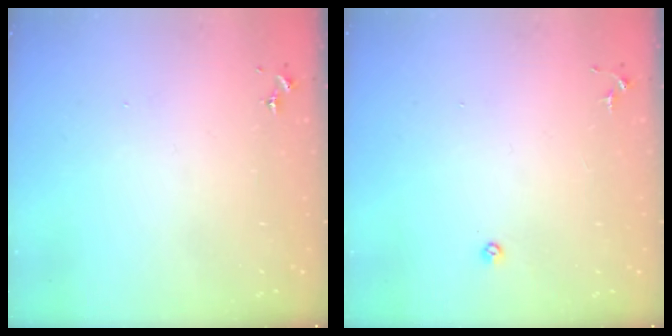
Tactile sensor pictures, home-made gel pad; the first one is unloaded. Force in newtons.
{"total": 3.5, "press": 3.4, "slide": 0.7}